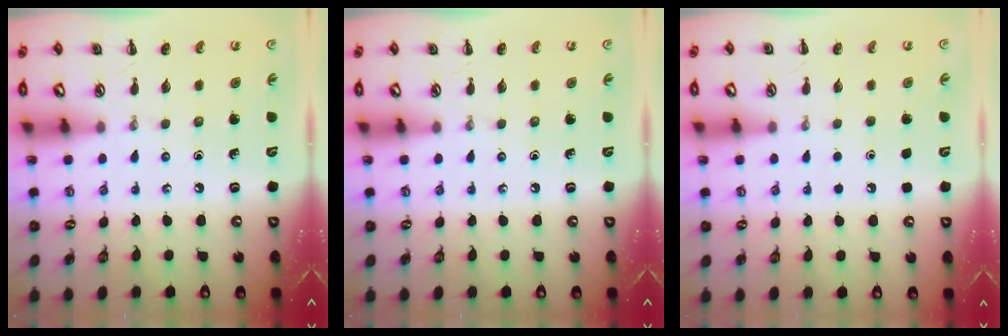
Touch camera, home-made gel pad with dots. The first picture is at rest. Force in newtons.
{"total": 0.0}
{"total": 1.8, "press": 1.7, "slide": 0.1}